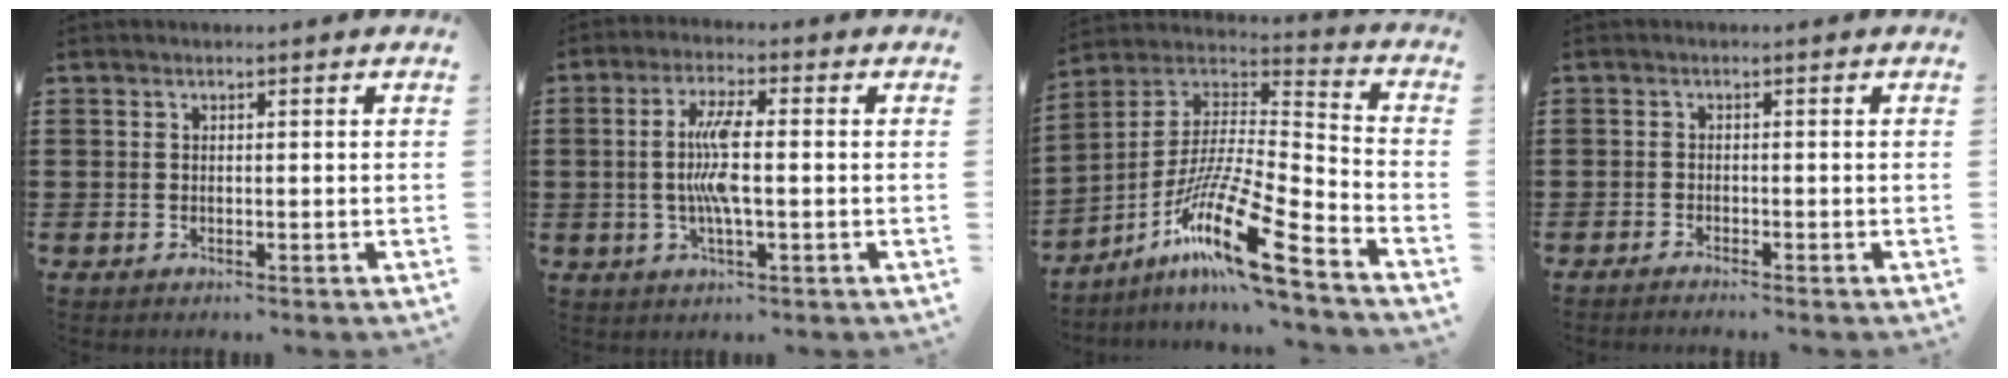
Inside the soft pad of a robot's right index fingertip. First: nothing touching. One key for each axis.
{"total": 6.9, "fx": -0.4, "fy": 1.4, "fz": 6.8, "tx": -0.144, "ty": -0.003, "tz": -0.018}
{"total": 16.8, "fx": -10.8, "fy": 1.7, "fz": 12.7, "tx": -0.246, "ty": 0.005, "tz": -0.197}
{"total": 1.2, "fx": -1.1, "fy": -0.2, "fz": 0.1, "tx": -0.004, "ty": -0.002, "tz": -0.022}